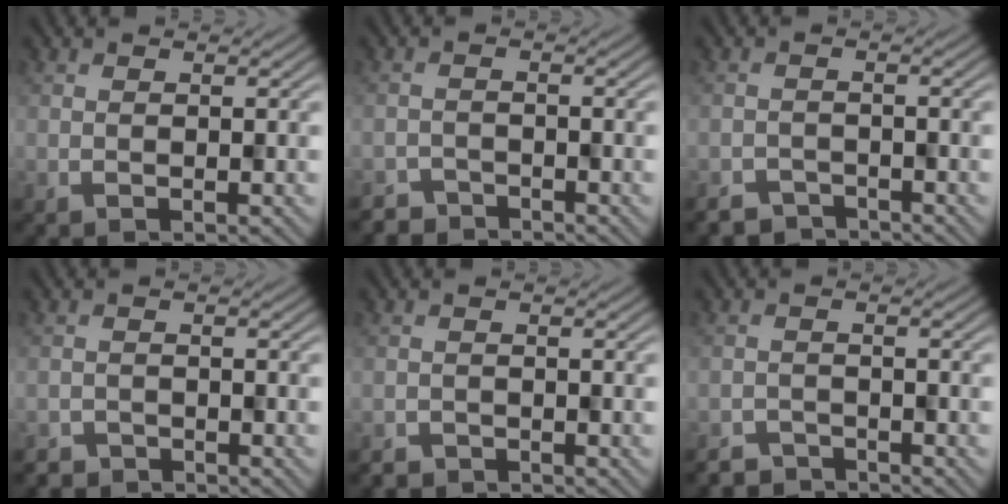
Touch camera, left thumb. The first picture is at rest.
{"total": 2.5, "force": [-2.4, 0.7, -0.5], "torque": [0.016, 0.000, -0.042]}
{"total": 3.0, "force": [-2.9, 1.0, -0.2], "torque": [0.006, -0.007, -0.046]}
{"total": 1.9, "force": [-1.7, 0.6, -0.6], "torque": [0.016, -0.002, -0.029]}
{"total": 1.7, "force": [-1.6, 0.6, -0.4], "torque": [0.010, -0.004, -0.027]}
{"total": 2.9, "force": [-2.8, 0.7, -0.3], "torque": [0.011, -0.002, -0.048]}